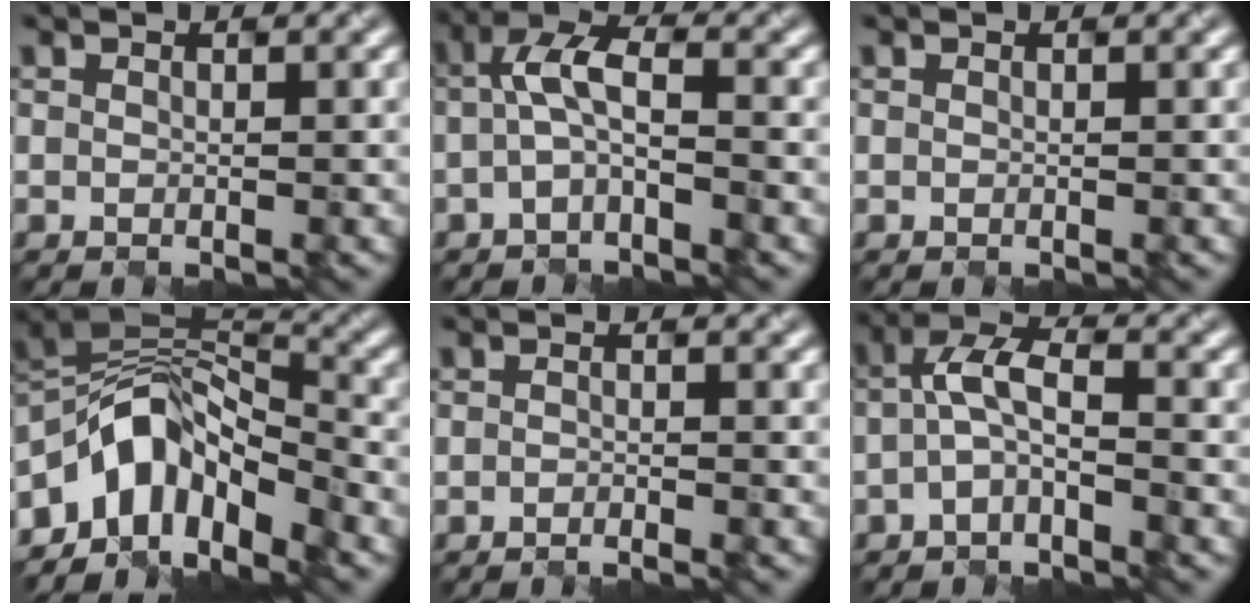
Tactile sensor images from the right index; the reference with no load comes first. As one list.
[{"total": 3.3, "force": [-0.3, 1.1, 3.1], "torque": [-0.071, 0.014, -0.008]}, {"total": 0.0}, {"total": 7.8, "force": [-4.6, 4.2, 4.7], "torque": [-0.064, 0.011, -0.093]}, {"total": 1.3, "force": [-0.8, 0.4, 1.0], "torque": [-0.005, -0.003, -0.016]}, {"total": 3.3, "force": [-0.8, 1.1, 3.0], "torque": [-0.069, 0.017, -0.019]}]